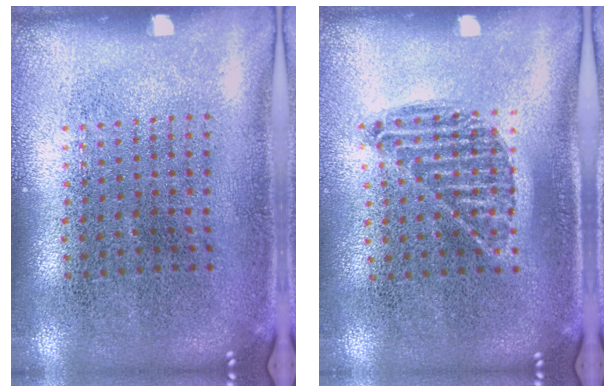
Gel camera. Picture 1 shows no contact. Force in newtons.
{"total": 0.9, "press": 0.8, "slide": 0.5}